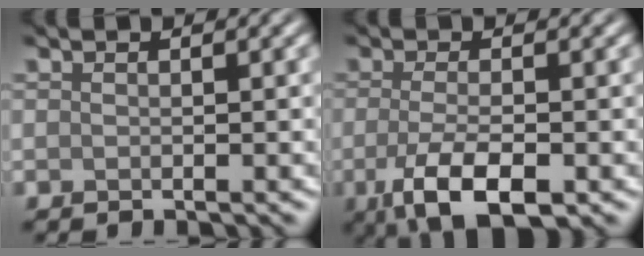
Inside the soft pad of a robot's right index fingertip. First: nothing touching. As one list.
[{"total": 5.6, "force": [-2.1, 2.1, 4.8], "torque": [-0.099, -0.012, -0.037]}]